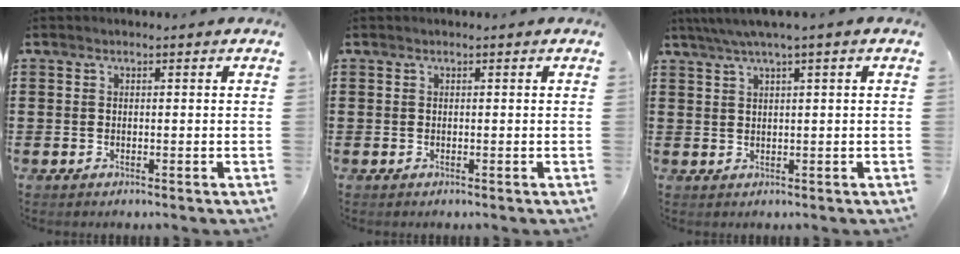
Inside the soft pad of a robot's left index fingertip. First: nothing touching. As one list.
[{"total": 0.0}, {"total": 2.0, "force": [1.0, -0.2, 1.7], "torque": [-0.031, 0.000, 0.019]}]